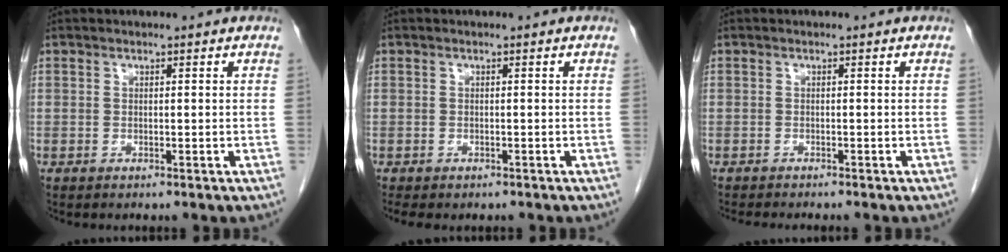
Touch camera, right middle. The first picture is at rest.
{"total": 3.2, "force": [-2.6, 1.4, 1.3], "torque": [-0.018, -0.007, -0.032]}
{"total": 3.5, "force": [-3.2, -0.1, 1.5], "torque": [-0.017, -0.007, -0.048]}